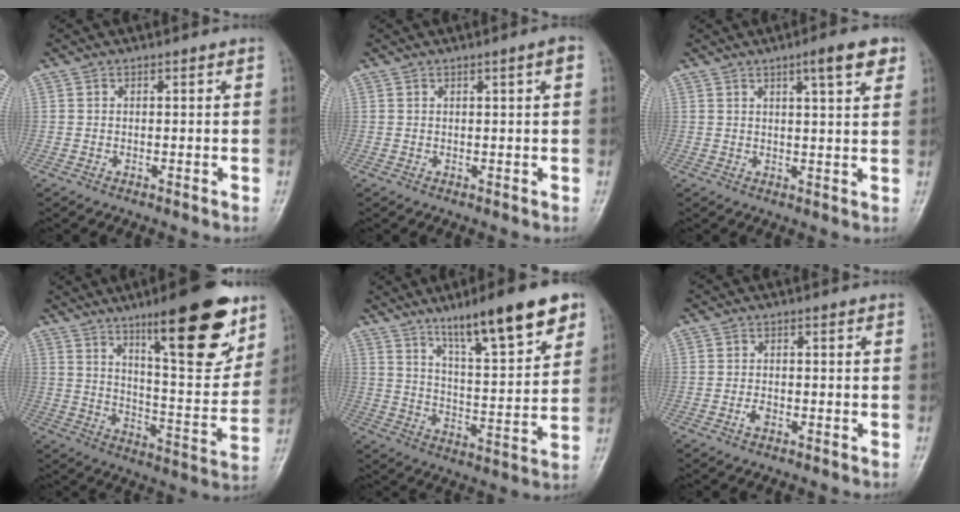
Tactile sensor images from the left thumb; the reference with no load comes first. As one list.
[{"total": 1.9, "force": [0.8, 0.1, 1.7], "torque": [-0.028, 0.000, 0.011]}, {"total": 6.5, "force": [3.7, 1.2, 5.2], "torque": [-0.066, -0.014, 0.050]}, {"total": 20.3, "force": [12.1, 5.3, 15.5], "torque": [-0.182, -0.067, 0.188]}, {"total": 17.4, "force": [11.0, 3.7, 12.9], "torque": [-0.174, -0.051, 0.177]}, {"total": 1.6, "force": [-0.7, 0.9, 1.0], "torque": [-0.019, 0.001, -0.016]}]